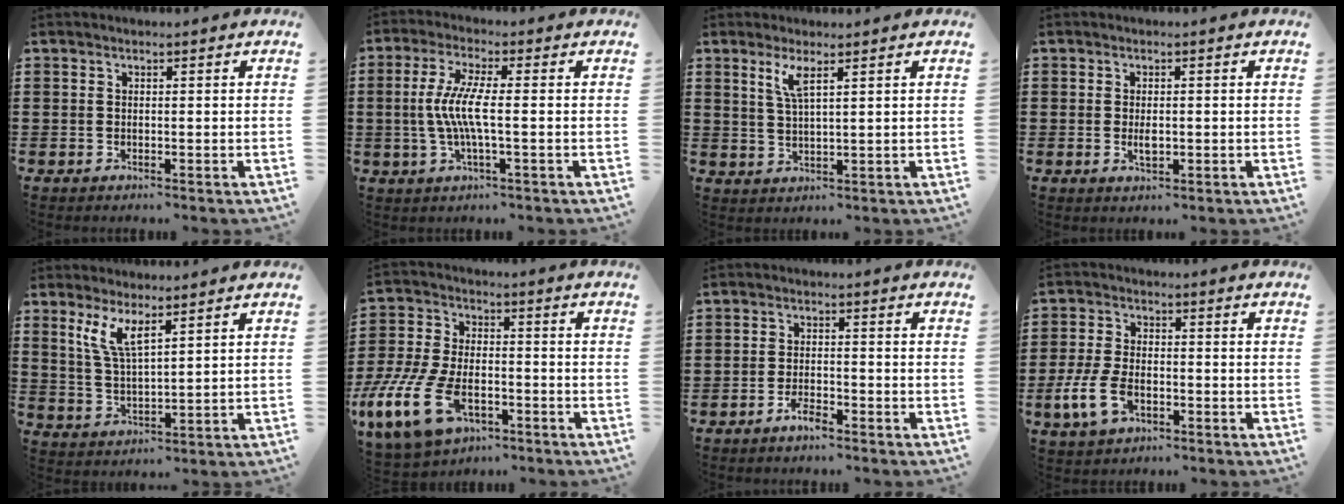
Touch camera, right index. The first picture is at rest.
{"total": 6.3, "force": [-0.7, 0.8, 6.2], "torque": [-0.140, -0.013, -0.025]}
{"total": 3.5, "force": [1.9, 0.5, 2.8], "torque": [-0.061, 0.001, 0.033]}
{"total": 2.1, "force": [-0.1, 0.9, 1.8], "torque": [-0.035, 0.000, -0.002]}
{"total": 5.1, "force": [3.0, 1.2, 4.0], "torque": [-0.088, 0.001, 0.053]}
{"total": 10.7, "force": [-5.4, 5.1, 7.7], "torque": [-0.185, 0.007, -0.105]}
{"total": 2.9, "force": [-2.2, 0.8, 1.7], "torque": [-0.036, 0.004, -0.044]}
{"total": 4.8, "force": [-1.3, 2.3, 4.0], "torque": [-0.099, -0.010, -0.029]}